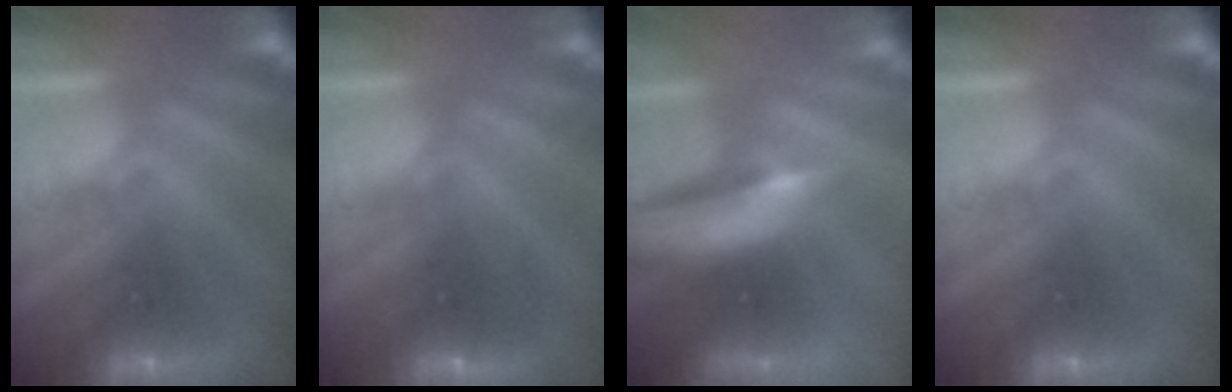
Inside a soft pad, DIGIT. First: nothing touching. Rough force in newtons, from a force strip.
{"total": 2.4}
{"total": 8.4}
{"total": 0.0}